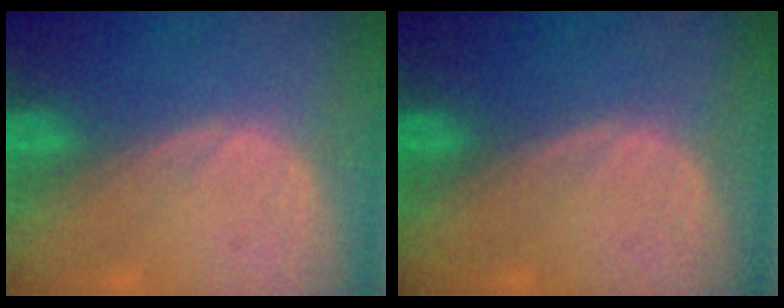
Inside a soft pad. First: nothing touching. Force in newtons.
{"total": 0.0}